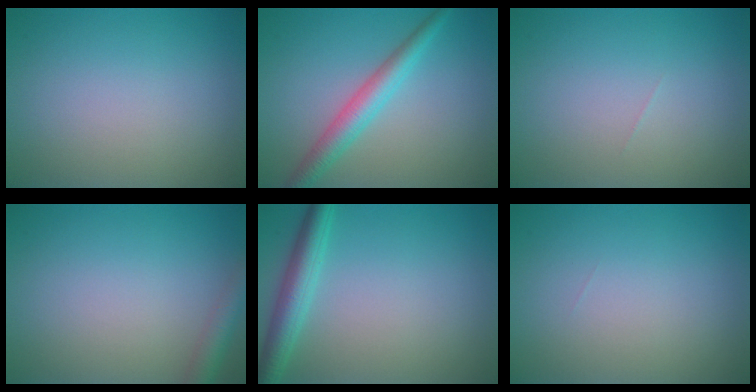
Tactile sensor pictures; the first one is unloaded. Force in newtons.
{"total": 3.5, "press": 3.5, "slide": 0.1}
{"total": 0.0}
{"total": 2.4, "press": 2.4, "slide": 0.1}
{"total": 3.6, "press": 3.6, "slide": 0.1}
{"total": 0.0}